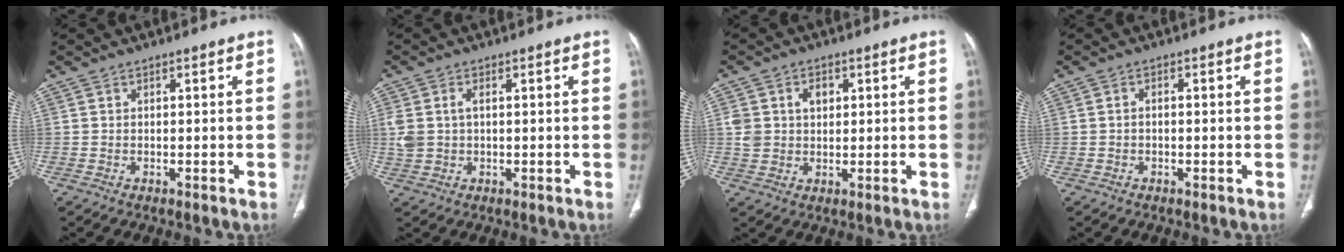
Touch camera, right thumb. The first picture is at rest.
{"total": 4.5, "force": [0.6, 3.0, 3.4], "torque": [-0.088, 0.010, 0.018]}
{"total": 5.7, "force": [1.6, 4.4, 3.2], "torque": [-0.039, -0.002, 0.032]}
{"total": 0.9, "force": [-0.2, 0.6, 0.6], "torque": [-0.011, 0.004, -0.004]}